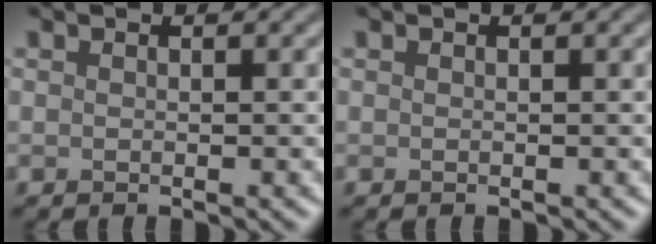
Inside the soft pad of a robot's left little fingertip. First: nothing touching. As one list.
[{"total": 0.0}]